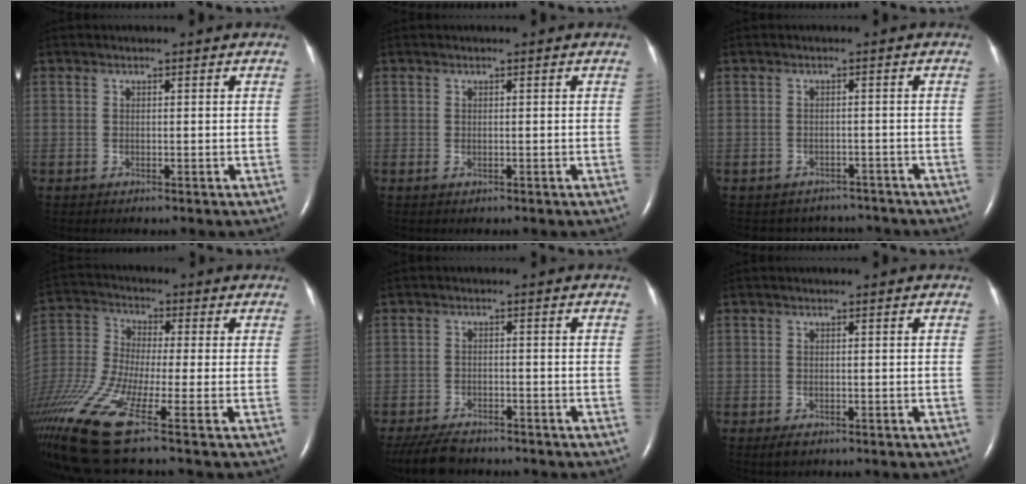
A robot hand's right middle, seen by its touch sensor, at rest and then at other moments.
{"total": 1.8, "force": [0.4, -0.7, -1.6], "torque": [0.030, 0.004, 0.004]}
{"total": 4.5, "force": [-4.1, 1.8, -0.6], "torque": [0.003, 0.013, -0.048]}
{"total": 19.2, "force": [-10.9, 2.3, 15.7], "torque": [-0.393, -0.037, -0.212]}
{"total": 8.1, "force": [-6.9, 2.6, 3.2], "torque": [-0.060, -0.015, -0.111]}
{"total": 1.4, "force": [-0.9, 0.7, 0.9], "torque": [-0.020, -0.002, -0.011]}